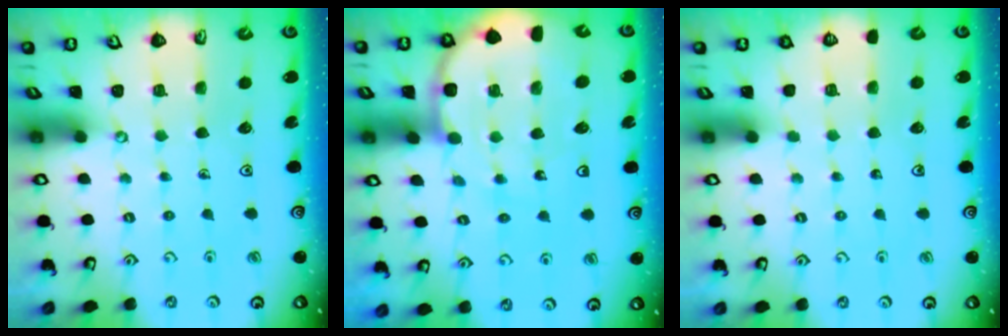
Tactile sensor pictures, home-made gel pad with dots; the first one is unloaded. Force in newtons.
{"total": 9.3, "press": 9.3, "slide": 1.1}
{"total": 0.0}